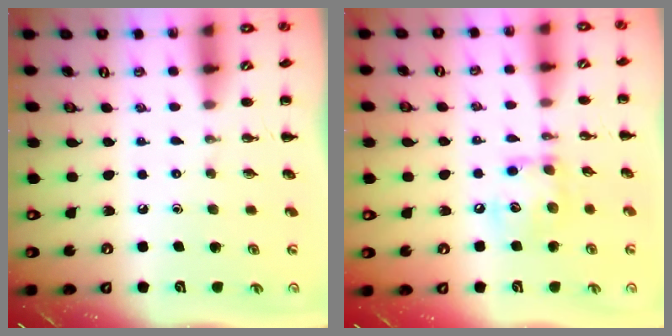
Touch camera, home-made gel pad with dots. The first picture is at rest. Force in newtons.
{"total": 10.7, "press": 10.7, "slide": 0.6}